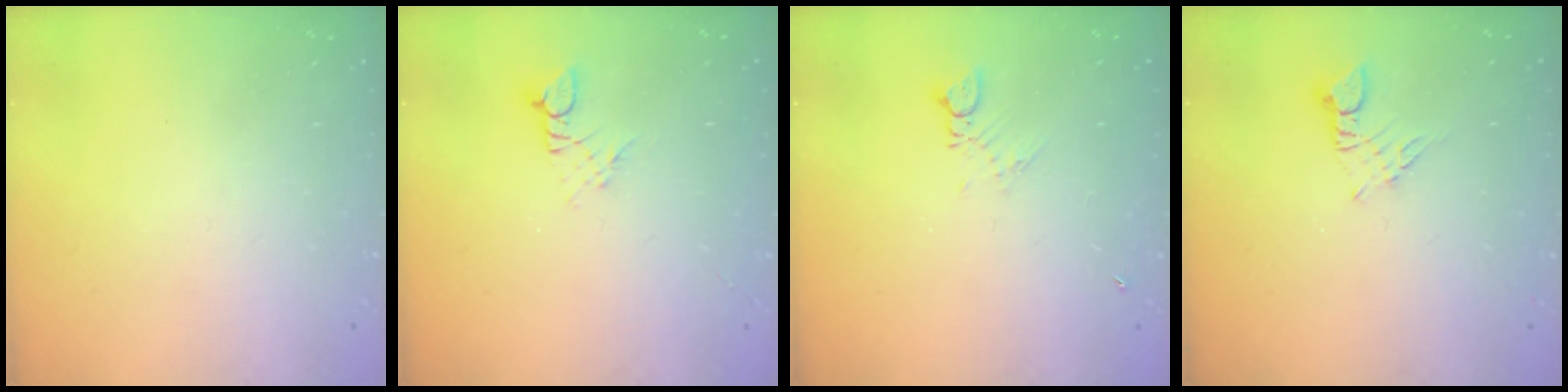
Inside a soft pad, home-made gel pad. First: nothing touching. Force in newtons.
{"total": 2.7, "press": 2.7, "slide": 0.2}
{"total": 3.0, "press": 2.9, "slide": 0.4}
{"total": 2.3, "press": 2.3, "slide": 0.3}